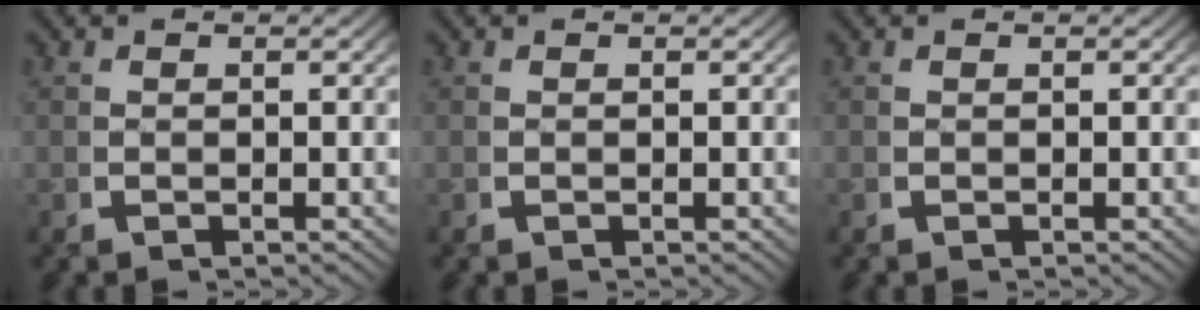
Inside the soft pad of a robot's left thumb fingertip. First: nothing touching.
{"total": 0.0}
{"total": 0.0}